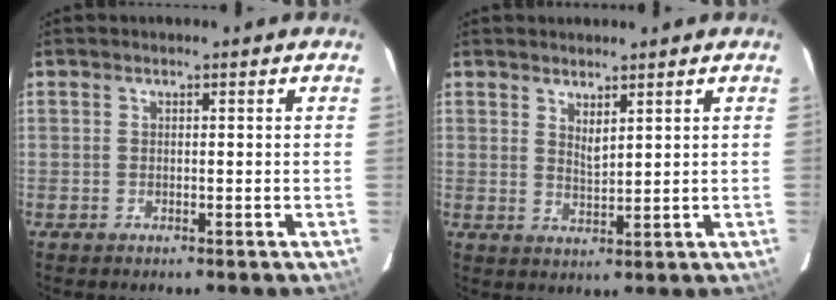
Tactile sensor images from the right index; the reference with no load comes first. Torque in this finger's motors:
{"motor_torque": [-0.27, 0.19, -0.12, -0.01]}